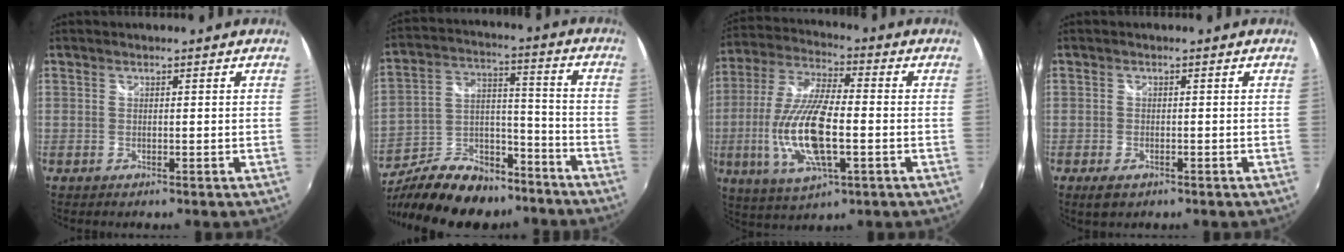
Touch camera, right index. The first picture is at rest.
{"total": 24.0, "force": [-18.0, 10.9, 11.4], "torque": [-0.237, 0.019, -0.275]}
{"total": 16.6, "force": [-3.5, 5.5, 15.2], "torque": [-0.315, -0.012, -0.063]}
{"total": 3.1, "force": [-1.9, 1.7, 1.8], "torque": [-0.038, -0.009, -0.032]}